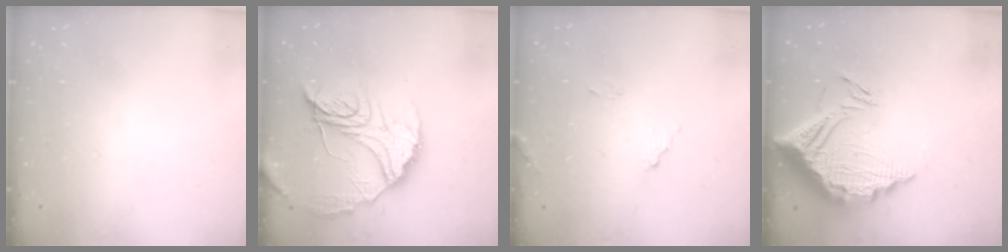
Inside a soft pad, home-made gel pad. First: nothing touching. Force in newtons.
{"total": 17.2, "press": 17.1, "slide": 1.6}
{"total": 8.9, "press": 8.9, "slide": 0.5}
{"total": 18.3, "press": 18.2, "slide": 1.8}